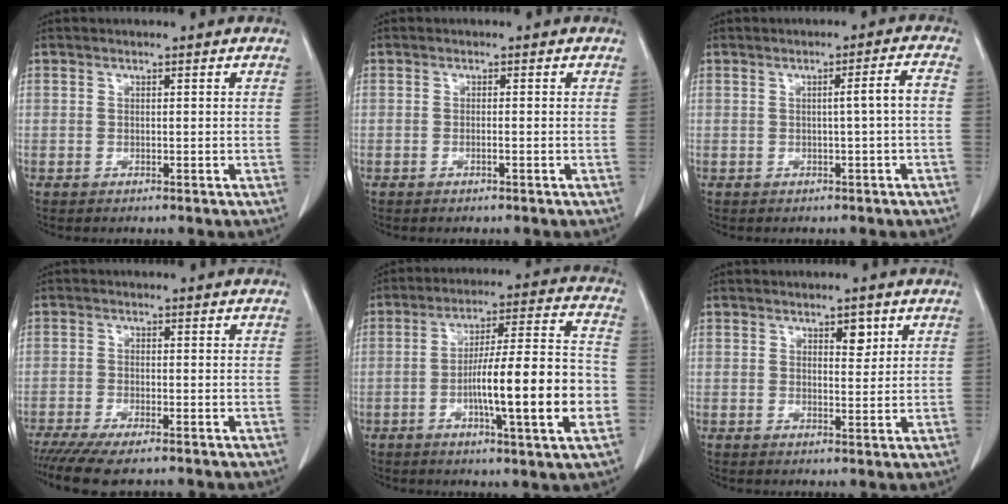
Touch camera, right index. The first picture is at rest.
{"total": 0.7, "force": [-0.3, 0.0, 0.6], "torque": [-0.013, 0.001, -0.004]}
{"total": 3.0, "force": [-0.4, -0.6, 2.9], "torque": [-0.040, 0.004, -0.004]}
{"total": 8.8, "force": [-7.1, 1.5, 5.0], "torque": [-0.075, -0.017, -0.111]}
{"total": 16.9, "force": [-4.1, 1.1, 16.3], "torque": [-0.260, 0.009, -0.064]}
{"total": 2.5, "force": [1.3, 1.1, 1.7], "torque": [-0.022, -0.004, 0.021]}